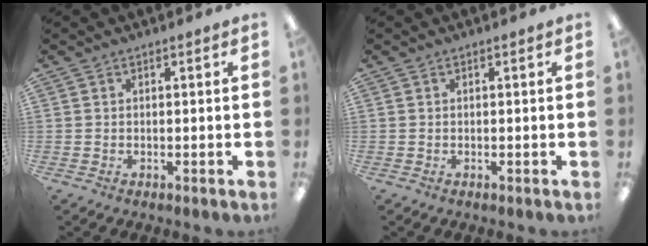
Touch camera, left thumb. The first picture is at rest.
{"total": 0.0}